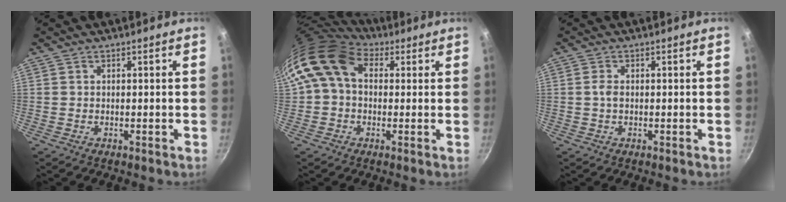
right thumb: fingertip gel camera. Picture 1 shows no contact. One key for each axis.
{"total": 12.0, "fx": 2.9, "fy": 8.8, "fz": 7.6, "tx": -0.125, "ty": 0.015, "tz": 0.030}
{"total": 1.5, "fx": -0.1, "fy": 0.9, "fz": 1.2, "tx": -0.024, "ty": 0.002, "tz": -0.003}